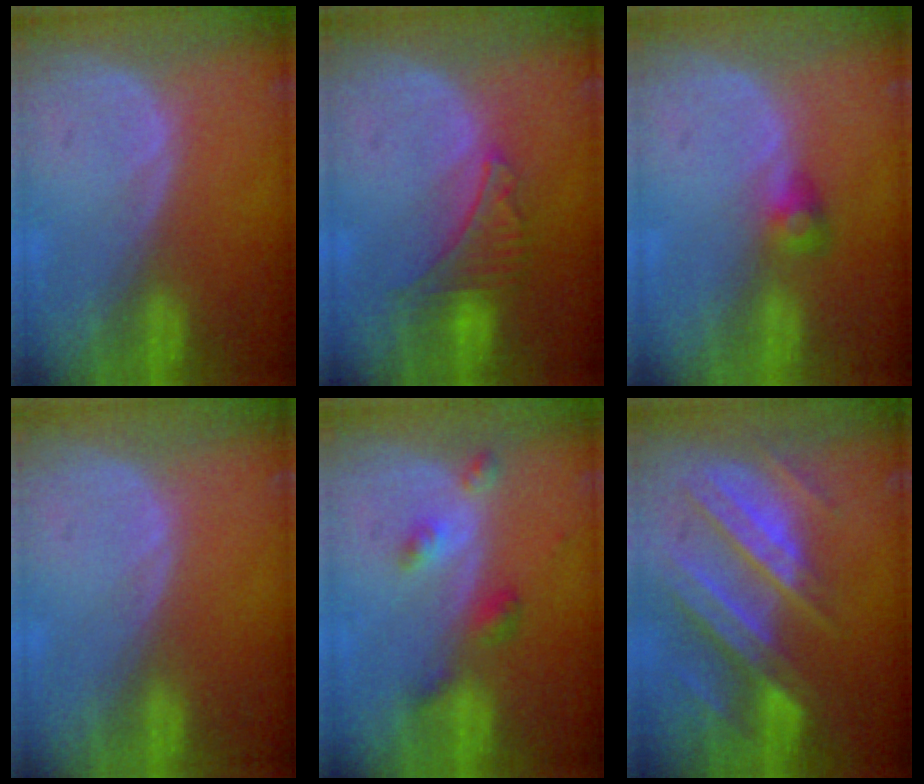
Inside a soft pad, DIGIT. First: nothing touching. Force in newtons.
{"total": 5.0, "press": 5.0, "slide": 0.4}
{"total": 2.5, "press": 2.4, "slide": 0.7}
{"total": 0.0}
{"total": 4.2, "press": 3.8, "slide": 1.8}
{"total": 10.5, "press": 9.4, "slide": 4.8}